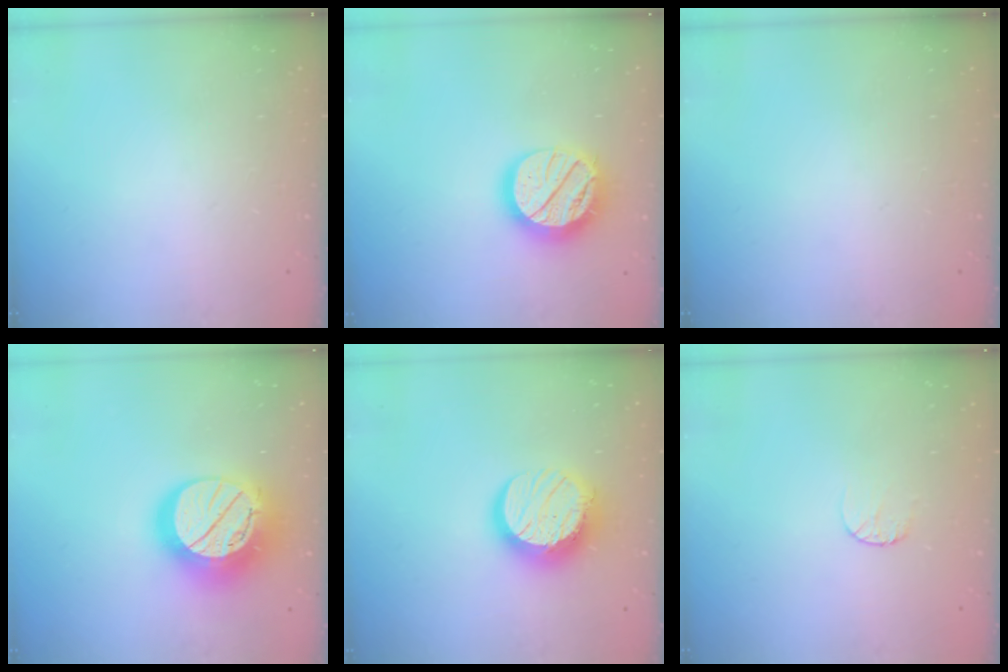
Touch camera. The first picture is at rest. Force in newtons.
{"total": 18.4, "press": 18.3, "slide": 1.6}
{"total": 0.0}
{"total": 24.1, "press": 24.1, "slide": 1.9}
{"total": 14.0, "press": 14.0, "slide": 0.9}
{"total": 3.7, "press": 3.7, "slide": 0.3}